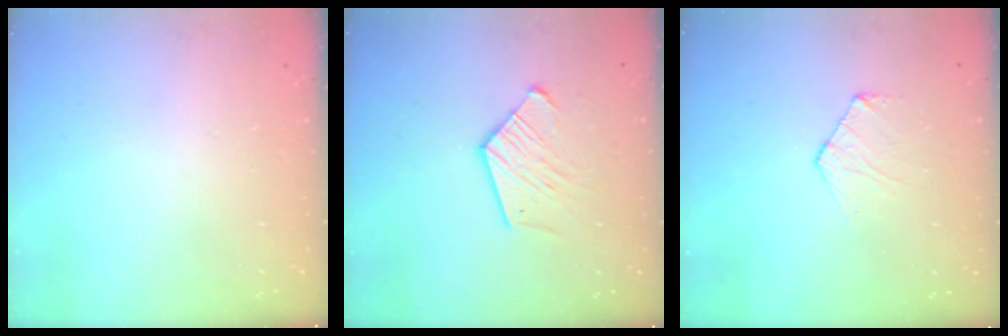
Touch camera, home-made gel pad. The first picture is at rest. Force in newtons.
{"total": 10.3, "press": 10.2, "slide": 0.7}
{"total": 5.6, "press": 5.6, "slide": 0.5}